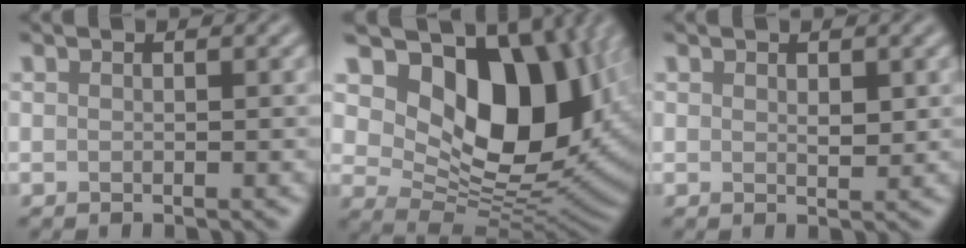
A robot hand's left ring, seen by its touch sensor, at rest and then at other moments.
{"total": 14.0, "force": [4.2, 8.9, 10.0], "torque": [-0.139, -0.013, 0.078]}
{"total": 1.2, "force": [0.5, 0.6, 0.9], "torque": [-0.013, -0.005, 0.011]}